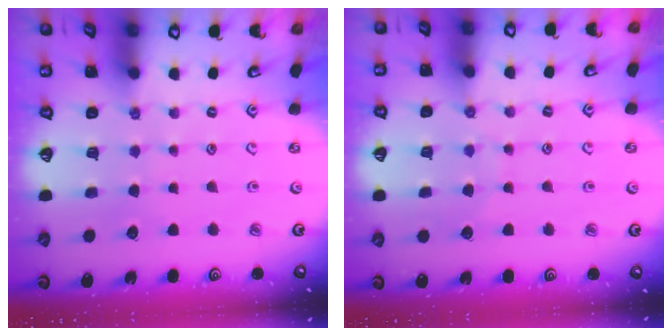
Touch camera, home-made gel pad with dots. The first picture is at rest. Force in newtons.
{"total": 5.7, "press": 5.7, "slide": 0.5}